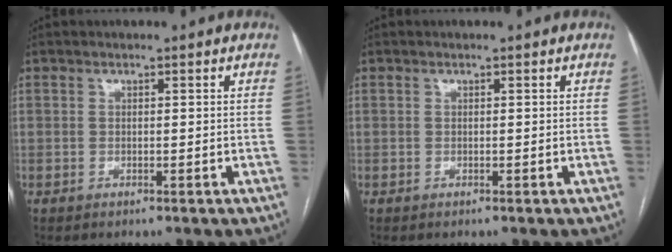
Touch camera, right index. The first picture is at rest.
{"total": 0.0}